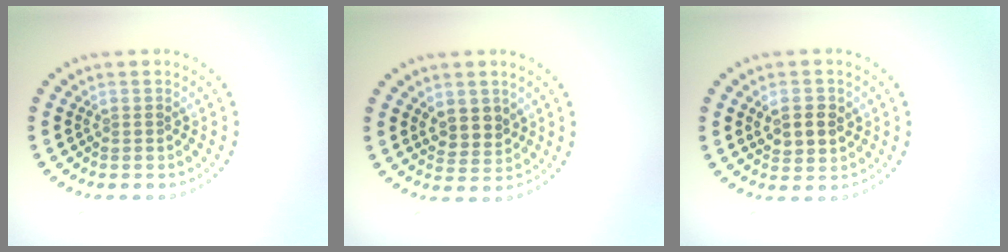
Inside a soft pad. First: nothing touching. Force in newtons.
{"total": 2.6, "press": 2.3, "slide": 1.1}
{"total": 3.0, "press": 3.0, "slide": 0.6}